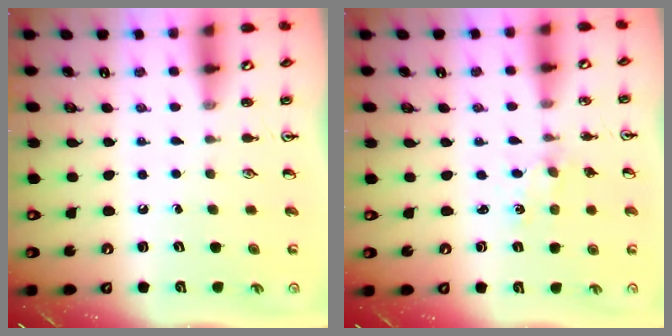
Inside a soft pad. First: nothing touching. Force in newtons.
{"total": 0.0}